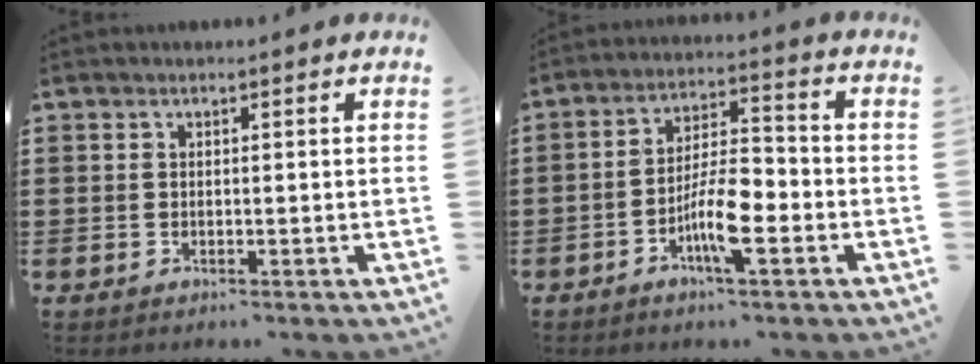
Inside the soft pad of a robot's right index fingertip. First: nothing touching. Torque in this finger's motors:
{"motor_torque": [0.68, 0.44, 0.53, 0.17]}